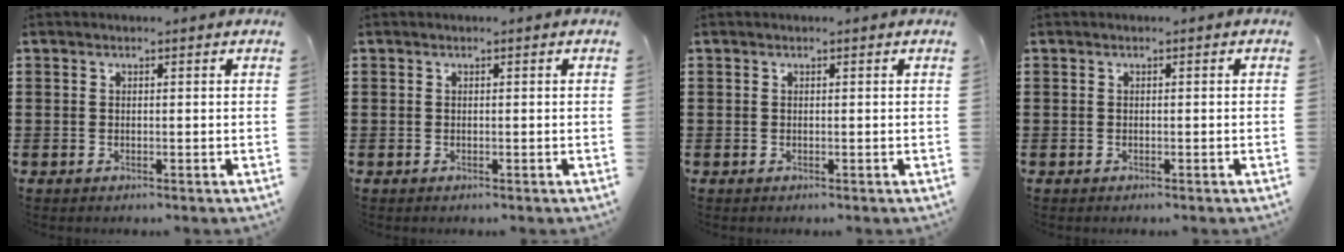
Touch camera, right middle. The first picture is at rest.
{"total": 0.0}
{"total": 0.0}
{"total": 0.0}